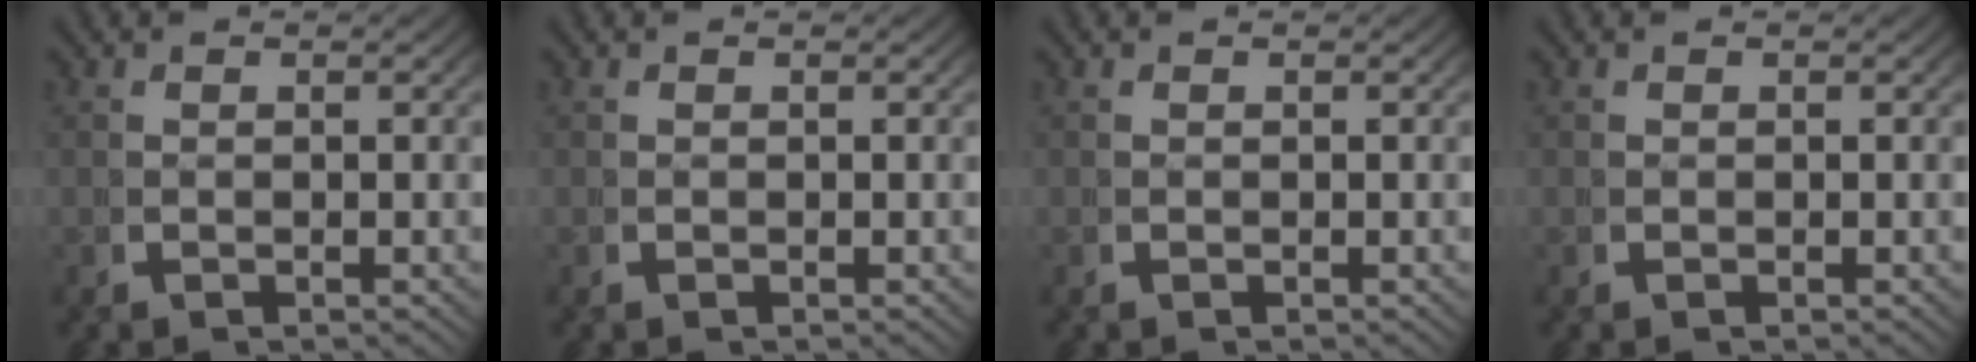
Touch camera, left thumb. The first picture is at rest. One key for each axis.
{"total": 0.0}
{"total": 0.0}
{"total": 0.0}